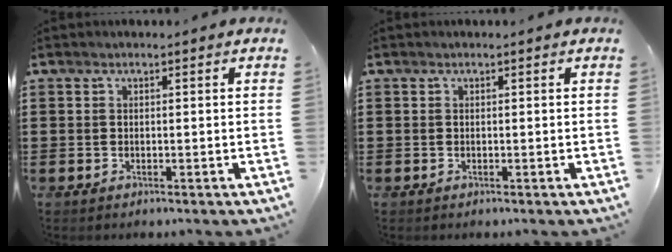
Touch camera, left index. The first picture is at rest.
{"total": 0.0}